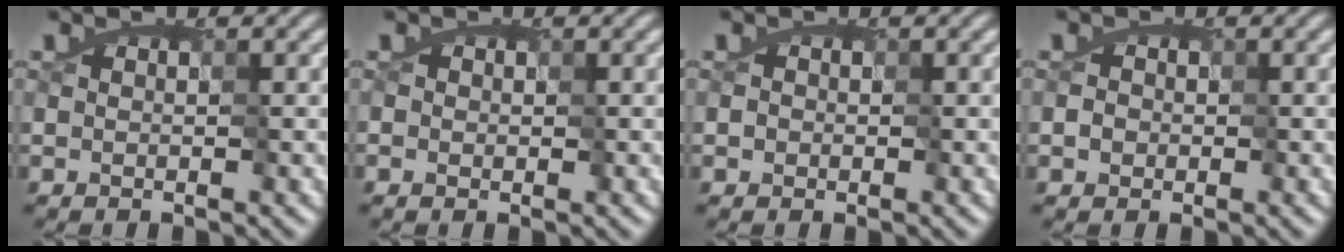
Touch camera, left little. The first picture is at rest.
{"total": 1.7, "force": [0.7, 1.4, 0.7], "torque": [-0.024, 0.005, 0.020]}
{"total": 1.1, "force": [-0.1, 1.0, 0.3], "torque": [-0.010, 0.007, -0.001]}
{"total": 1.9, "force": [-0.2, 1.8, 0.7], "torque": [-0.011, 0.011, -0.005]}